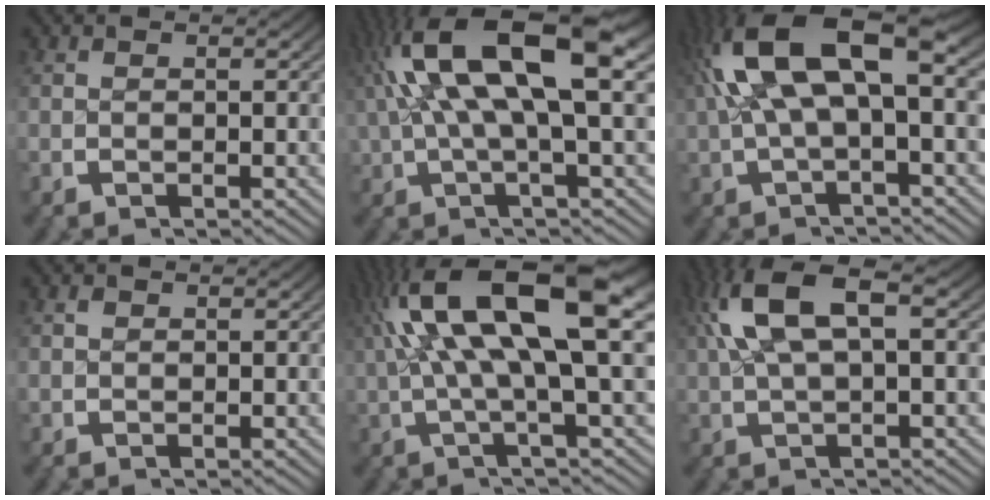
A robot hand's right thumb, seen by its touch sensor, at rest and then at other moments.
{"total": 12.1, "force": [2.8, 5.3, 10.5], "torque": [-0.198, 0.008, 0.045]}
{"total": 10.4, "force": [1.8, 5.0, 8.9], "torque": [-0.177, 0.017, 0.031]}
{"total": 0.7, "force": [0.4, 0.5, 0.1], "torque": [-0.003, -0.004, 0.011]}
{"total": 13.0, "force": [2.4, 5.1, 11.7], "torque": [-0.211, 0.005, 0.036]}
{"total": 7.7, "force": [2.2, 3.6, 6.4], "torque": [-0.144, 0.004, 0.044]}